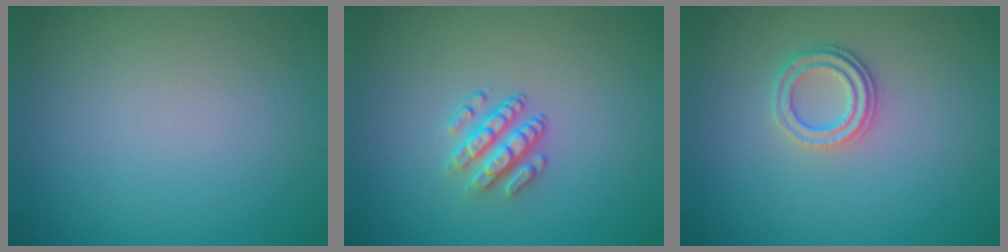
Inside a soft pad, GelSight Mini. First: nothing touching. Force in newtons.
{"total": 2.9, "press": 2.5, "slide": 1.6}
{"total": 2.4, "press": 2.0, "slide": 1.2}